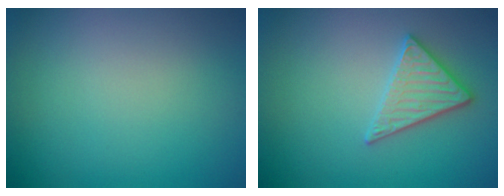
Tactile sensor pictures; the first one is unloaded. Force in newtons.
{"total": 2.8, "press": 2.7, "slide": 0.7}